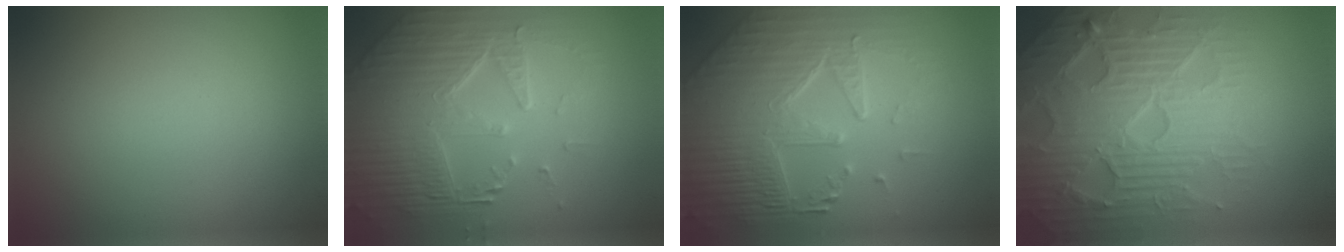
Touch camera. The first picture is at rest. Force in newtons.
{"total": 7.4, "press": 5.4, "slide": 5.0}
{"total": 8.7, "press": 6.0, "slide": 6.3}
{"total": 7.5, "press": 7.4, "slide": 1.4}